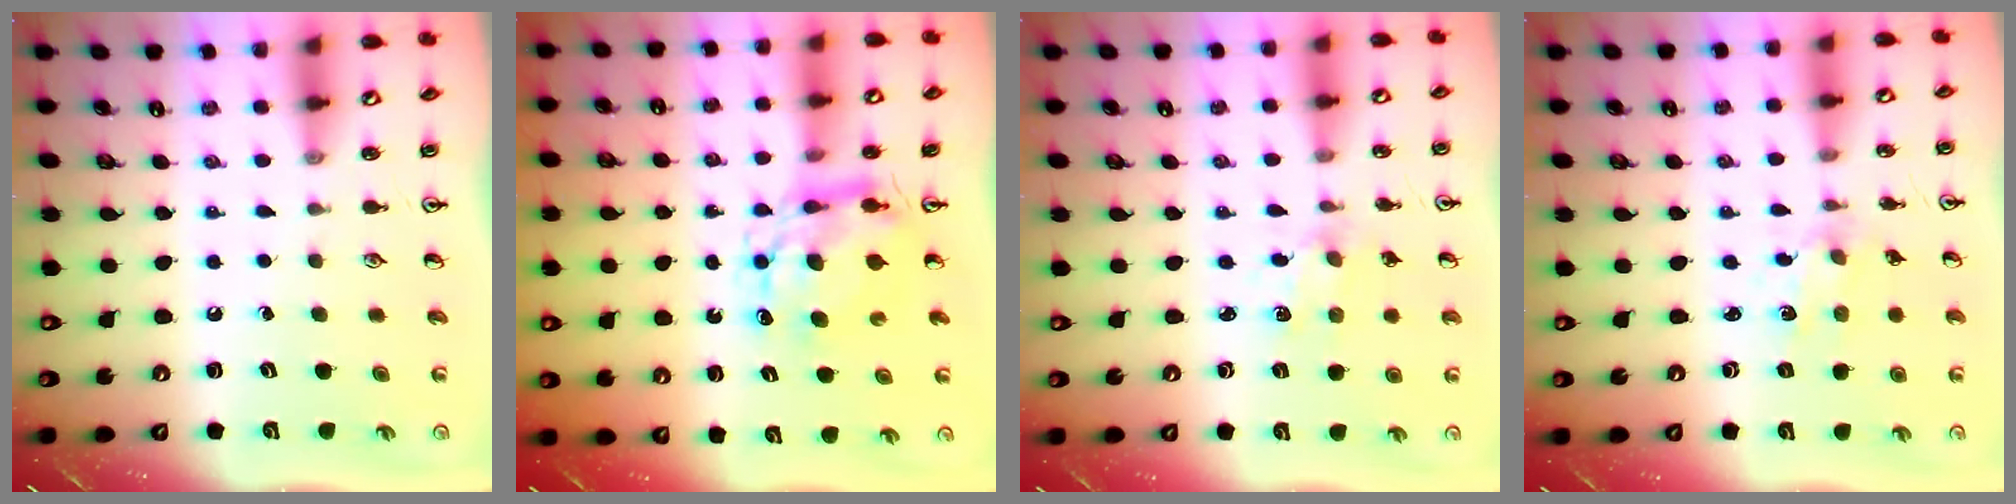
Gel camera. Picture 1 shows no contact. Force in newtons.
{"total": 7.9, "press": 7.9, "slide": 0.8}
{"total": 2.1, "press": 2.1, "slide": 0.3}
{"total": 1.4, "press": 1.4, "slide": 0.2}